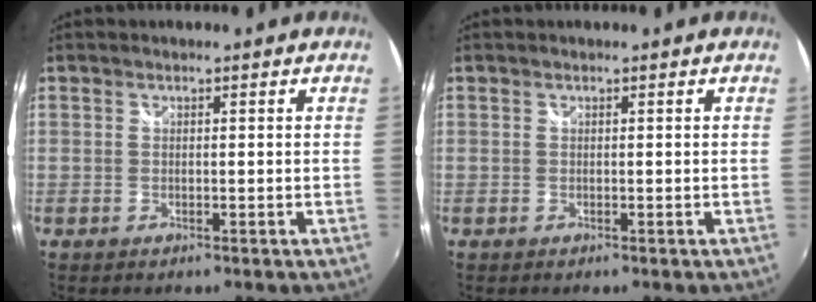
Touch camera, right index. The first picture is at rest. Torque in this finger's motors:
{"motor_torque": [0.00, 0.01, -0.01, 0.00]}